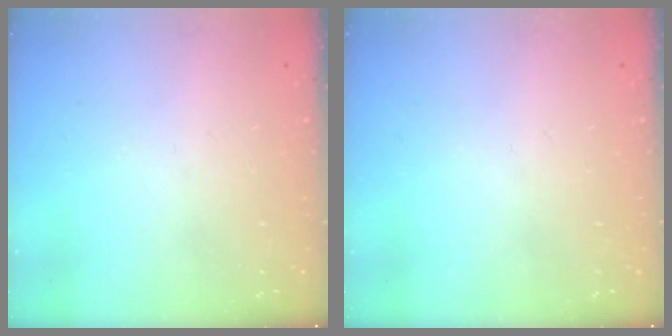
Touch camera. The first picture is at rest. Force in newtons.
{"total": 0.0}